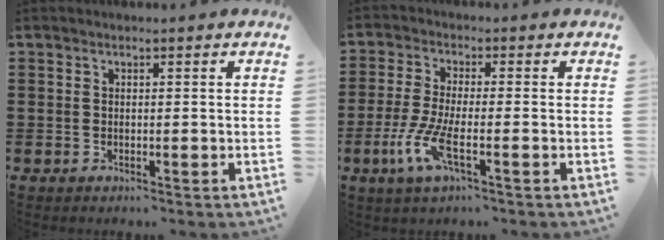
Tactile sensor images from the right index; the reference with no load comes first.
{"total": 6.4, "force": [-2.6, 1.3, 5.7], "torque": [-0.142, -0.020, -0.057]}